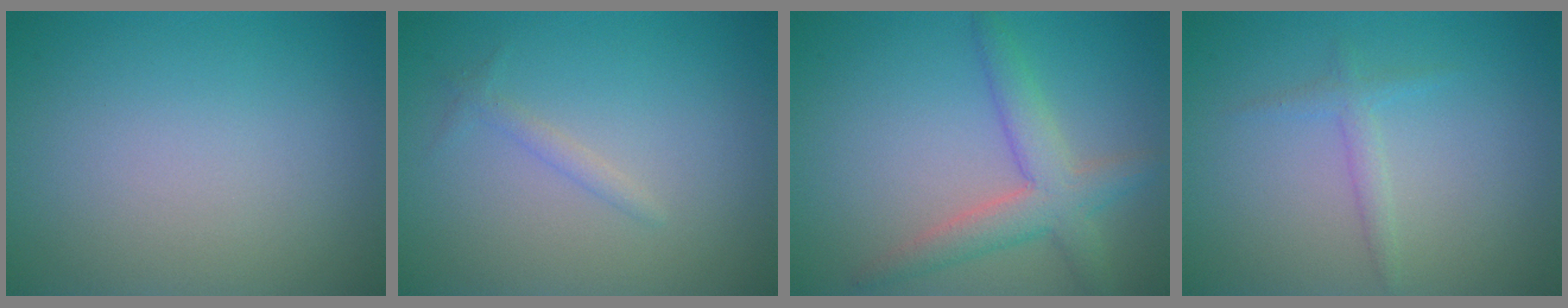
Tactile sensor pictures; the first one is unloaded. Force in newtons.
{"total": 1.0, "press": 1.0, "slide": 0.0}
{"total": 4.1, "press": 4.1, "slide": 0.2}
{"total": 1.4, "press": 1.4, "slide": 0.1}